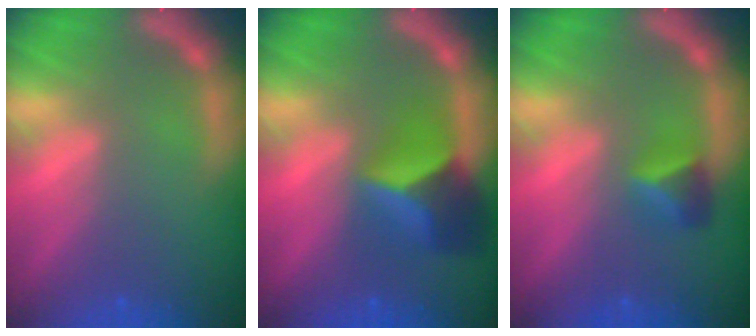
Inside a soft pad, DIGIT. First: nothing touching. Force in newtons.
{"total": 6.0}
{"total": 2.4}